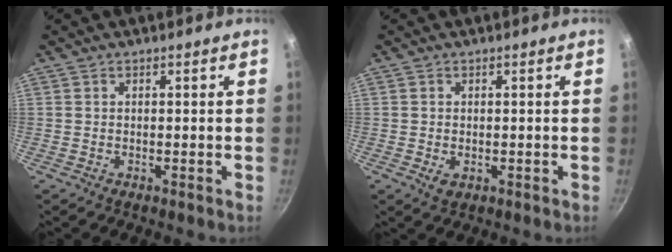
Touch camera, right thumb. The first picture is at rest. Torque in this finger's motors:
{"motor_torque": [-0.29, 0.10, -0.23, 0.04, 0.11]}